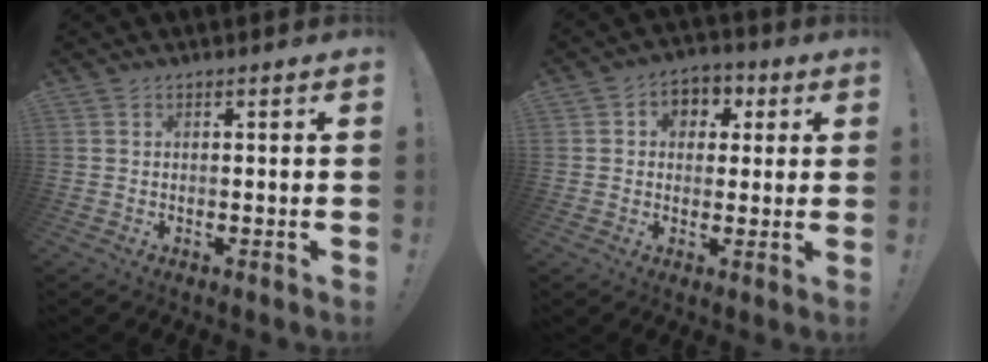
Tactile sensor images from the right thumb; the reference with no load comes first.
{"total": 6.2, "force": [0.6, 5.7, 2.4], "torque": [-0.023, 0.002, 0.013]}